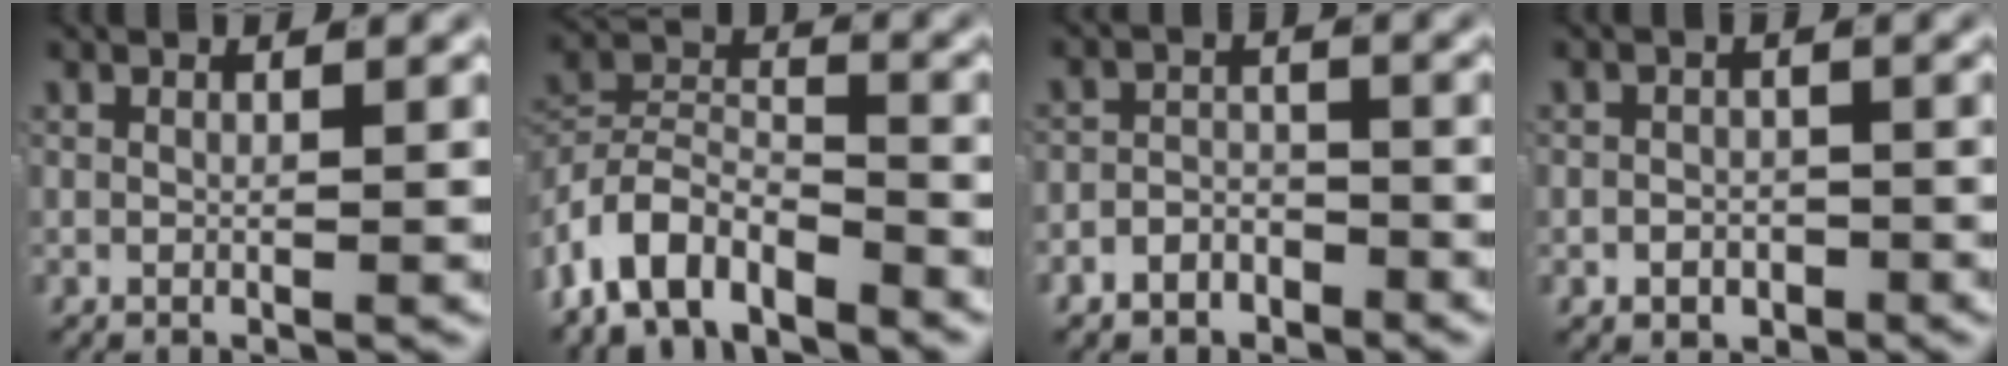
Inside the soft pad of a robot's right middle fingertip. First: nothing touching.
{"total": 9.4, "force": [-5.7, 6.0, 4.4], "torque": [-0.097, -0.030, -0.096]}
{"total": 4.1, "force": [-3.0, 2.7, 0.7], "torque": [-0.003, -0.002, -0.059]}
{"total": 2.2, "force": [-1.5, 1.5, 0.6], "torque": [0.008, -0.001, -0.027]}